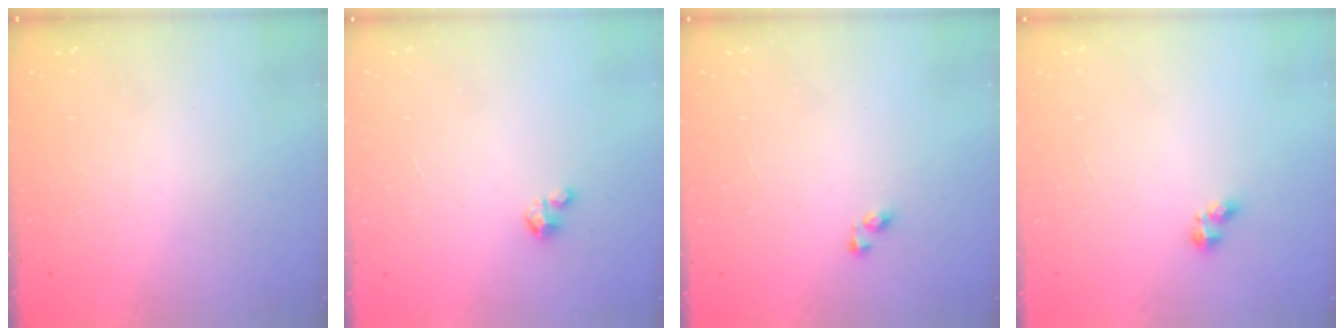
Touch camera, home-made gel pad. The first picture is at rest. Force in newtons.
{"total": 2.7, "press": 2.7, "slide": 0.2}
{"total": 3.4, "press": 3.4, "slide": 0.3}
{"total": 2.6, "press": 2.5, "slide": 0.5}